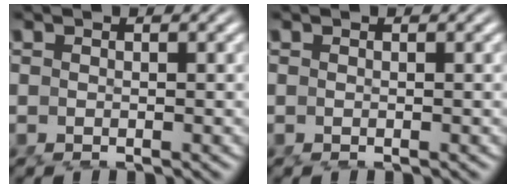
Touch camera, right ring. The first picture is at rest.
{"total": 0.0}